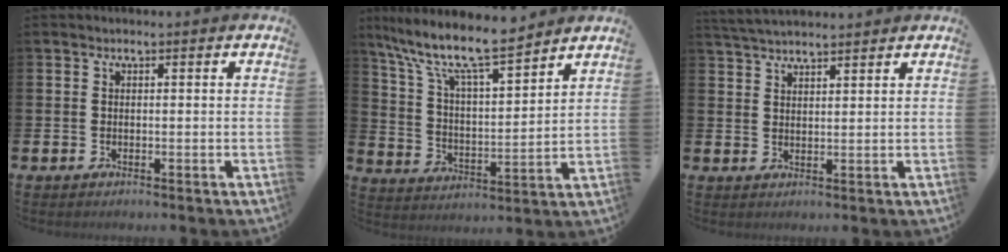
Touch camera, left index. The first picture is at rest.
{"total": 10.6, "force": [9.3, 1.8, 4.7], "torque": [-0.135, -0.055, 0.161]}
{"total": 3.6, "force": [3.5, 0.5, 0.8], "torque": [-0.022, -0.011, 0.066]}